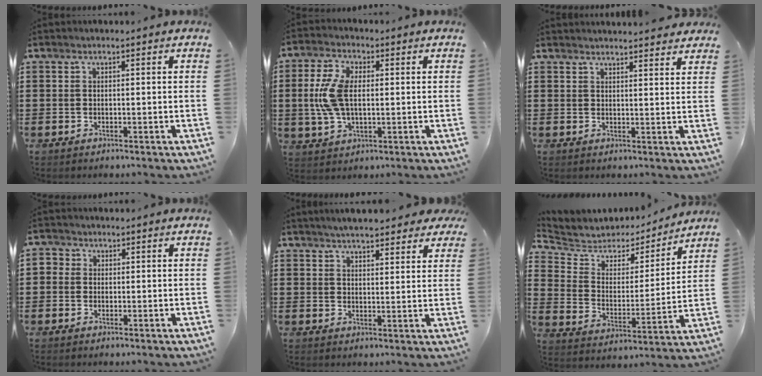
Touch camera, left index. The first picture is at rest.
{"total": 8.1, "force": [0.4, 4.4, 6.8], "torque": [-0.160, 0.007, 0.001]}
{"total": 2.6, "force": [2.6, -0.3, 0.2], "torque": [-0.010, -0.009, 0.049]}
{"total": 1.3, "force": [-0.2, 1.3, 0.3], "torque": [-0.008, 0.008, -0.006]}
{"total": 4.3, "force": [4.0, 0.7, 1.3], "torque": [-0.037, -0.005, 0.074]}
{"total": 4.6, "force": [4.0, 2.1, 0.3], "torque": [-0.040, -0.032, 0.064]}